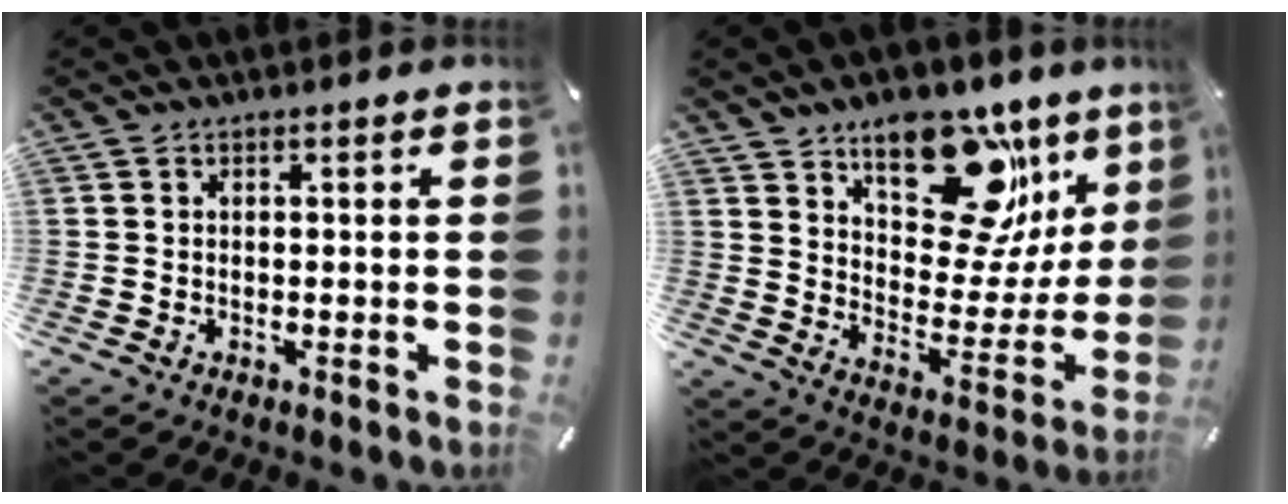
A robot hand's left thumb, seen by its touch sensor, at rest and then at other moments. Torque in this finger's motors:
{"motor_torque": [2.39, 2.27, 1.29, -1.48, 0.45]}